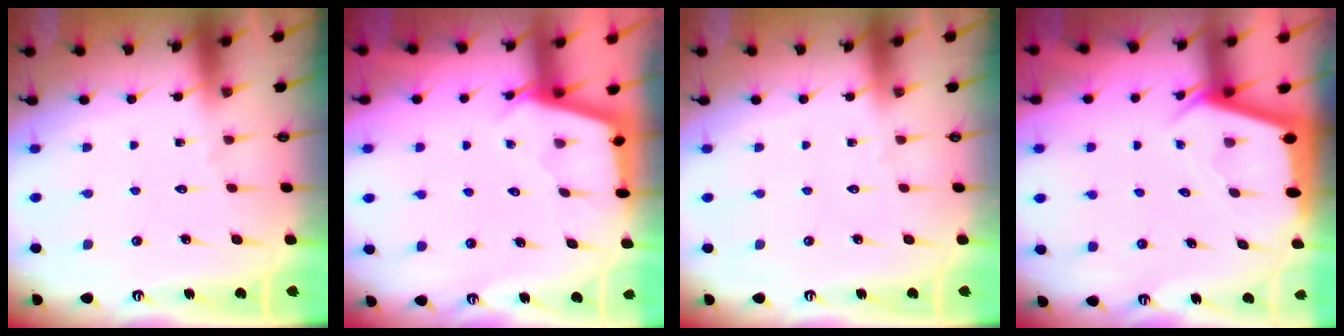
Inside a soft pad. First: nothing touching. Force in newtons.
{"total": 2.8, "press": 2.7, "slide": 0.3}
{"total": 0.0}
{"total": 2.3, "press": 2.3, "slide": 0.2}